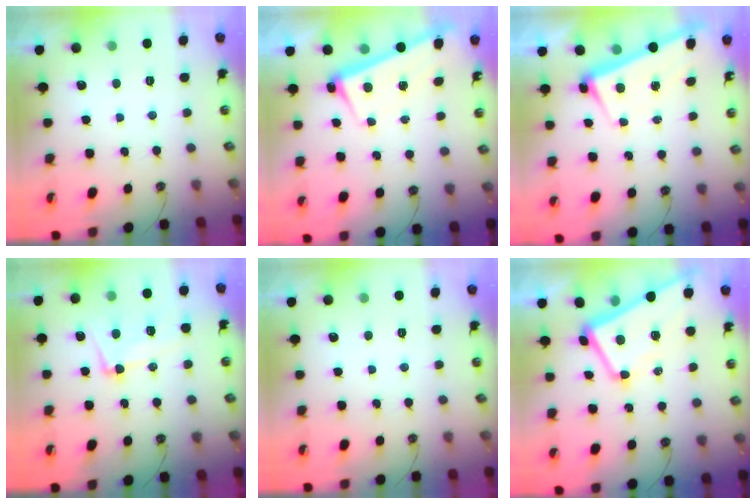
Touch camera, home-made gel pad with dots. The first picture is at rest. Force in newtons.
{"total": 2.6, "press": 2.4, "slide": 0.9}
{"total": 2.7, "press": 2.7, "slide": 0.6}
{"total": 12.2, "press": 12.1, "slide": 1.8}
{"total": 0.0}
{"total": 2.7, "press": 2.5, "slide": 1.1}